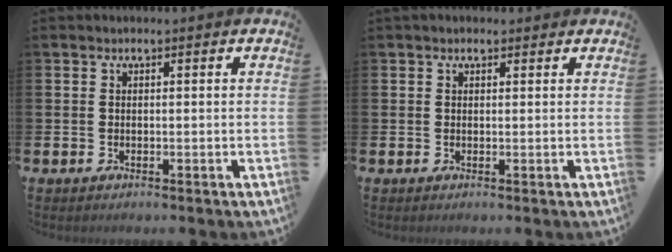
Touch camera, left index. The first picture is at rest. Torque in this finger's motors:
{"motor_torque": [1.11, -1.02, 0.45, 0.18]}